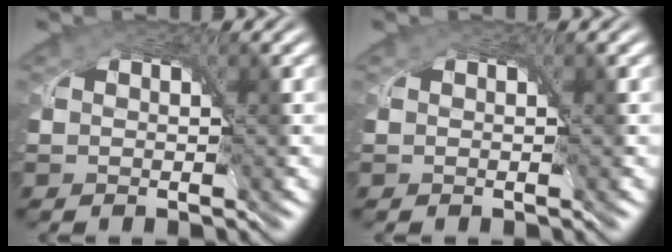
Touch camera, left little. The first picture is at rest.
{"total": 0.0}